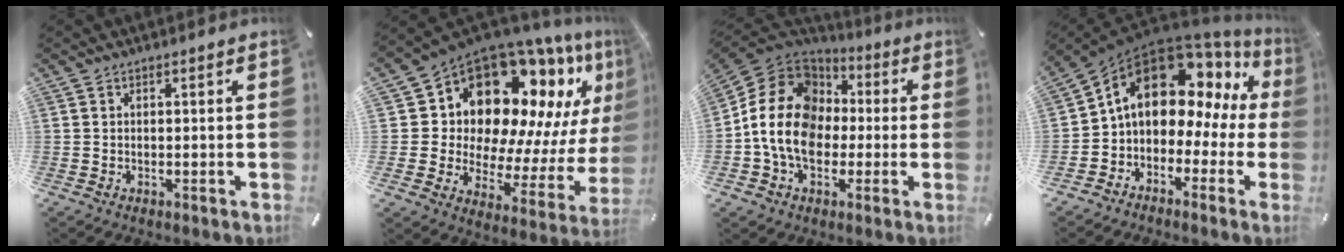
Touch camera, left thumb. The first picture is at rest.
{"total": 15.9, "force": [12.2, 8.7, 5.4], "torque": [-0.093, -0.129, 0.216]}
{"total": 16.9, "force": [-2.2, 13.8, 9.4], "torque": [-0.193, 0.021, -0.042]}
{"total": 13.9, "force": [6.6, 9.4, 7.9], "torque": [-0.130, -0.045, 0.114]}